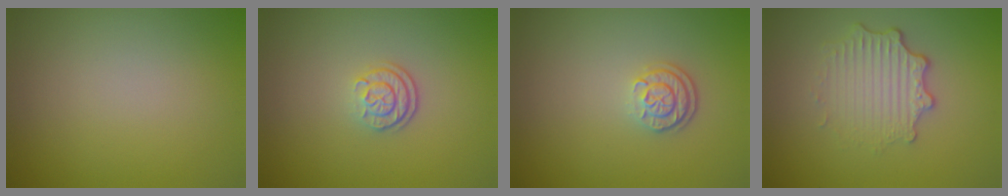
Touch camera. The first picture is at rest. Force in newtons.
{"total": 2.1, "press": 1.8, "slide": 1.2}
{"total": 2.4, "press": 1.9, "slide": 1.5}
{"total": 3.4, "press": 2.6, "slide": 2.1}